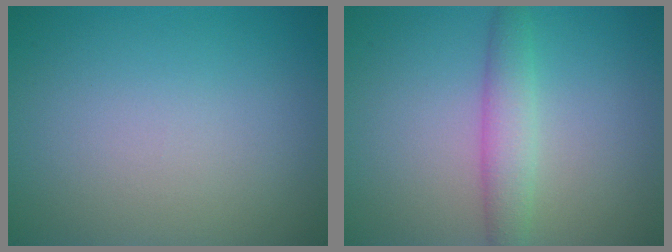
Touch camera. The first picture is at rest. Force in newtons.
{"total": 2.9, "press": 2.9, "slide": 0.1}